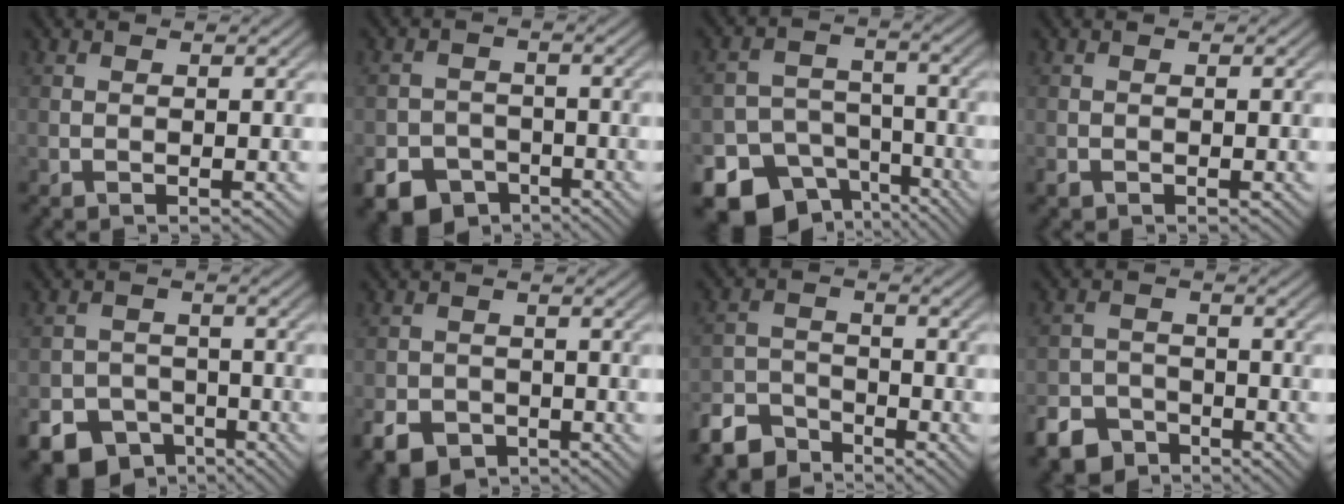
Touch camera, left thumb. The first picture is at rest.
{"total": 8.5, "force": [-5.7, 5.9, 2.2], "torque": [-0.036, -0.021, -0.101]}
{"total": 13.5, "force": [-9.0, 9.2, 3.8], "torque": [-0.094, -0.037, -0.129]}
{"total": 0.6, "force": [-0.5, 0.4, 0.2], "torque": [-0.005, -0.003, -0.009]}
{"total": 9.7, "force": [-6.6, 6.6, 2.7], "torque": [-0.046, -0.024, -0.113]}
{"total": 4.6, "force": [-2.8, 3.2, 1.9], "torque": [-0.040, -0.008, -0.055]}
{"total": 6.6, "force": [-5.5, 3.0, 2.2], "torque": [-0.048, -0.008, -0.120]}
{"total": 5.8, "force": [-4.3, 3.4, 1.9], "torque": [-0.040, -0.006, -0.087]}